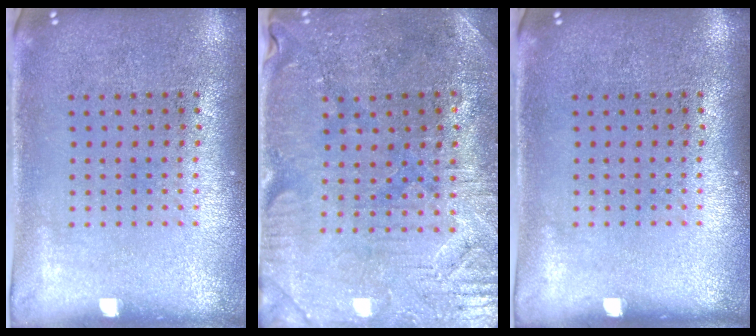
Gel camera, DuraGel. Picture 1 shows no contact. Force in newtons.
{"total": 0.9, "press": 0.8, "slide": 0.4}
{"total": 0.0}